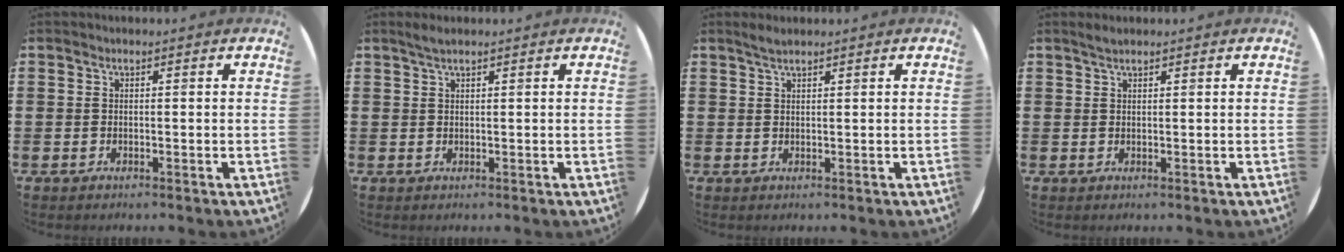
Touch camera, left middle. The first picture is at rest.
{"total": 1.3, "force": [1.1, 0.1, 0.8], "torque": [-0.015, 0.003, 0.019]}
{"total": 1.3, "force": [1.2, 0.1, 0.5], "torque": [-0.010, 0.003, 0.021]}
{"total": 1.1, "force": [1.0, 0.1, 0.4], "torque": [-0.007, 0.004, 0.017]}